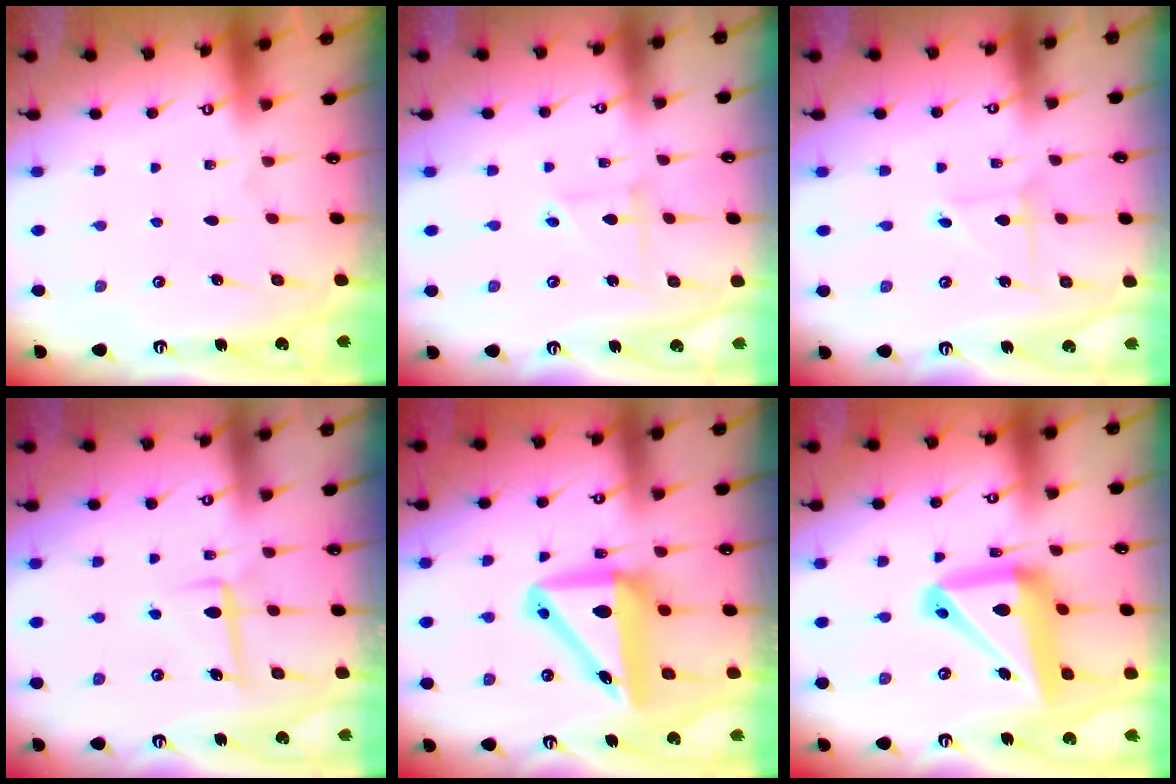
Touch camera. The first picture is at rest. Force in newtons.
{"total": 2.8, "press": 2.8, "slide": 0.3}
{"total": 1.9, "press": 1.9, "slide": 0.2}
{"total": 6.4, "press": 6.2, "slide": 1.8}
{"total": 12.0, "press": 11.5, "slide": 3.4}
{"total": 19.0, "press": 18.9, "slide": 2.0}